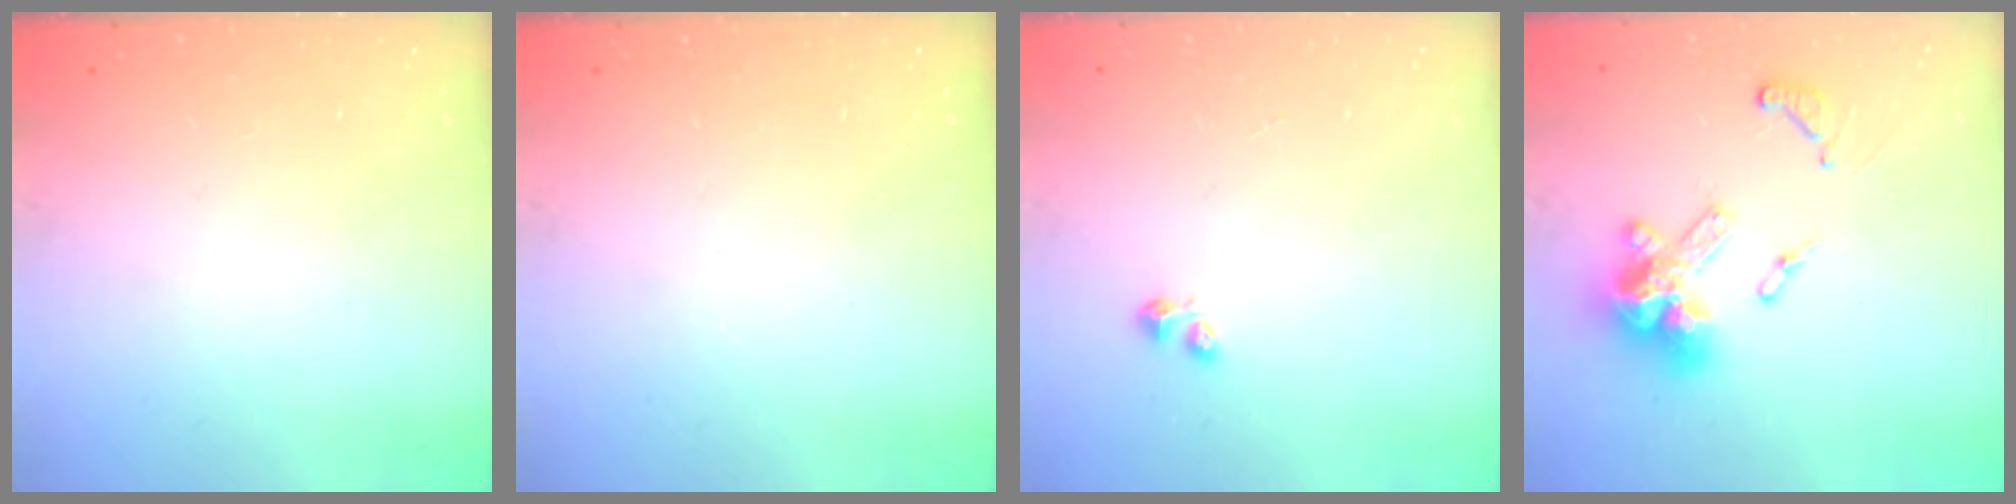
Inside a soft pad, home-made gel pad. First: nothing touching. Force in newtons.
{"total": 0.0}
{"total": 2.5, "press": 2.5, "slide": 0.4}
{"total": 15.1, "press": 14.9, "slide": 2.4}